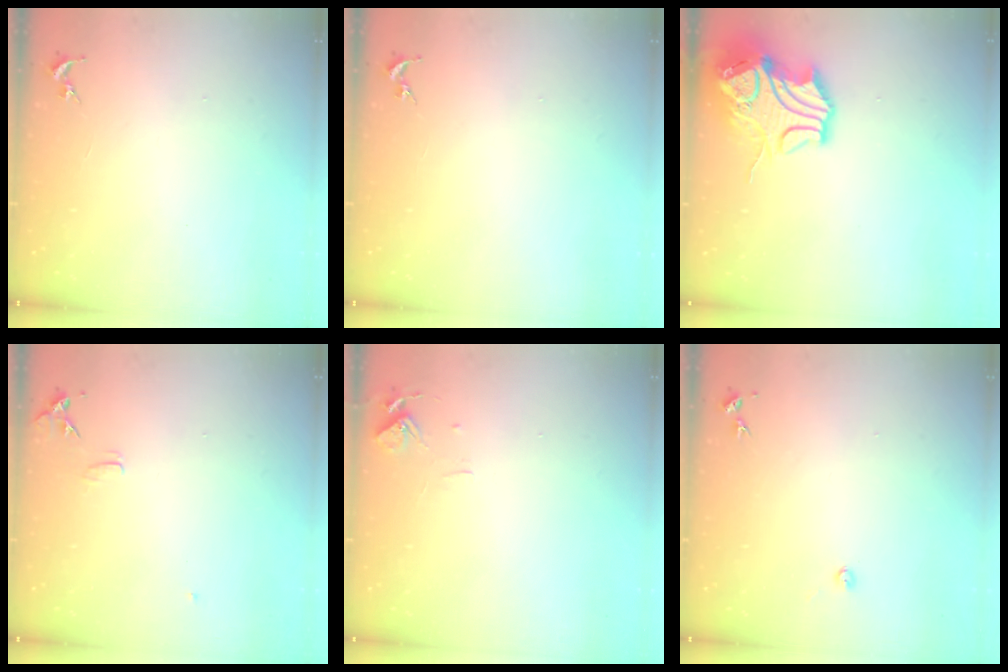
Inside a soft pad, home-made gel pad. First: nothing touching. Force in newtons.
{"total": 0.0}
{"total": 14.6, "press": 14.5, "slide": 2.1}
{"total": 6.3, "press": 6.2, "slide": 0.7}
{"total": 6.2, "press": 6.2, "slide": 0.5}
{"total": 2.2, "press": 2.2, "slide": 0.3}